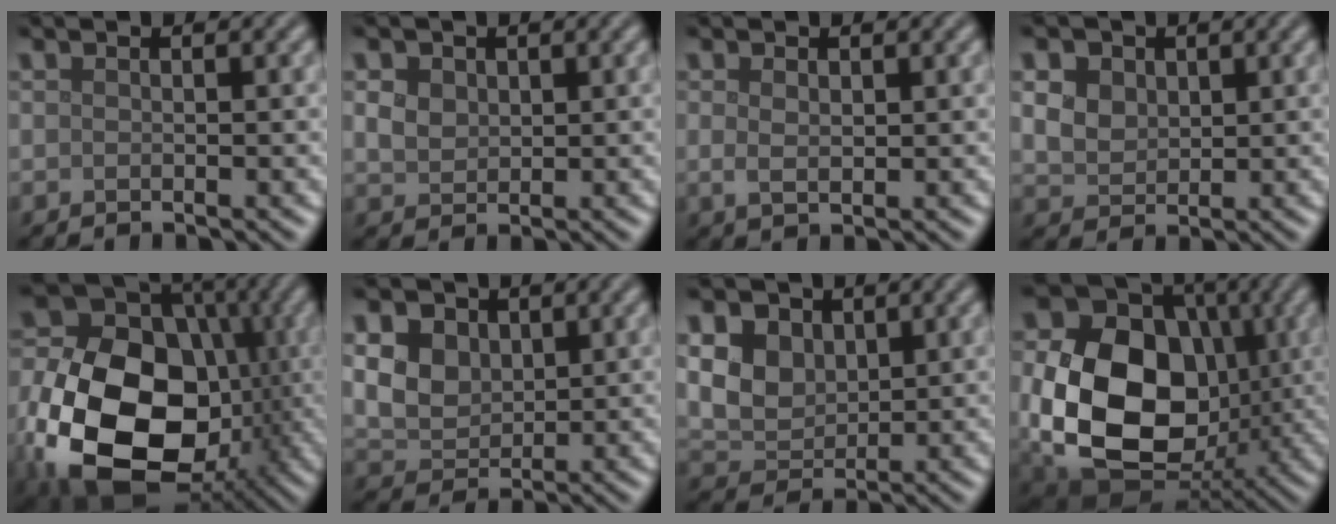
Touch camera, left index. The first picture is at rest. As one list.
[{"total": 2.4, "force": [1.0, 1.8, 1.1], "torque": [-0.026, 0.004, 0.012]}, {"total": 1.4, "force": [0.4, 0.8, 1.1], "torque": [-0.023, -0.002, 0.010]}, {"total": 7.7, "force": [3.5, 5.7, 3.8], "torque": [-0.091, 0.030, 0.046]}, {"total": 19.2, "force": [-4.4, 13.9, 12.5], "torque": [-0.249, -0.039, -0.071]}, {"total": 7.8, "force": [2.8, 5.9, 4.3], "torque": [-0.106, 0.025, 0.041]}, {"total": 6.7, "force": [2.2, 5.0, 3.9], "torque": [-0.105, 0.012, 0.035]}, {"total": 17.8, "force": [-0.8, 13.7, 11.4], "torque": [-0.213, -0.026, -0.008]}]